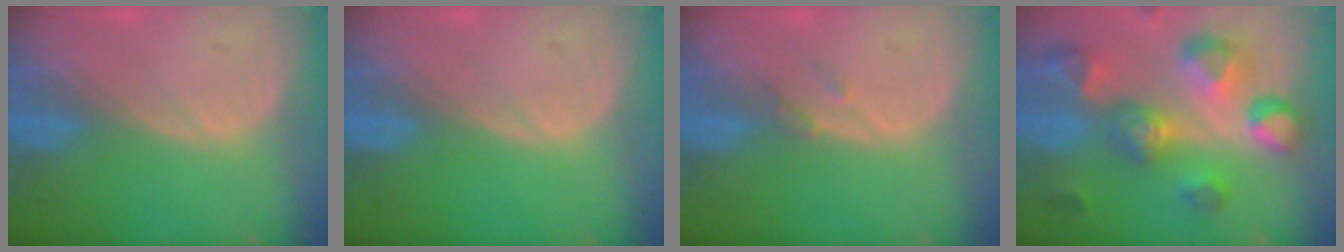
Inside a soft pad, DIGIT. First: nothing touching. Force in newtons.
{"total": 0.0}
{"total": 1.5, "press": 1.3, "slide": 0.7}
{"total": 11.3, "press": 10.0, "slide": 5.2}